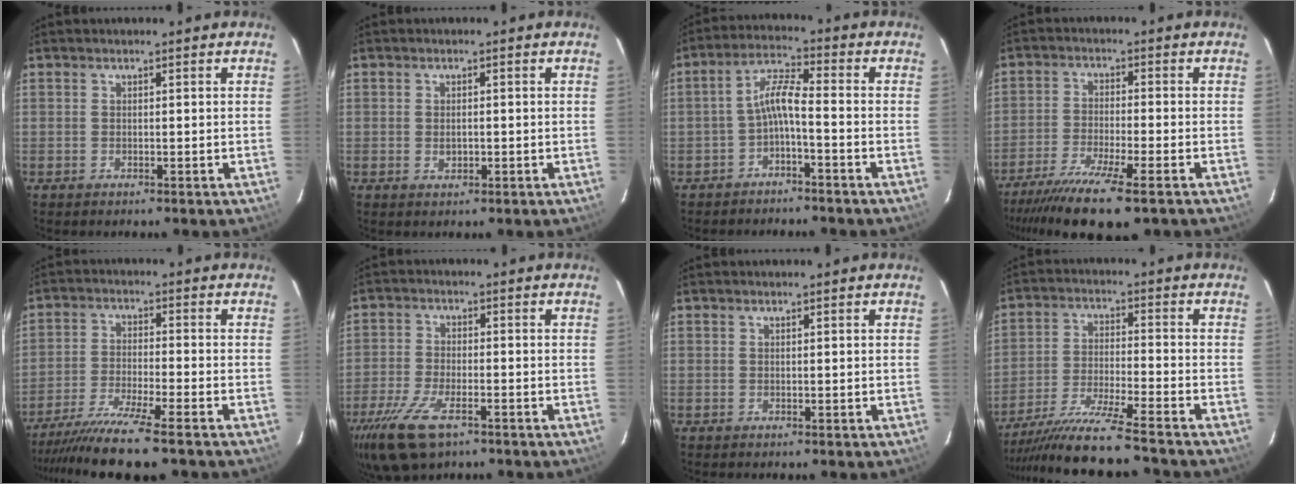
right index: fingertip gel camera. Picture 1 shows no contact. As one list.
[{"total": 1.7, "force": [-0.3, 1.3, 1.1], "torque": [-0.017, 0.000, -0.003]}, {"total": 5.1, "force": [-2.5, 0.7, 4.4], "torque": [-0.106, 0.017, -0.047]}, {"total": 12.5, "force": [-9.2, 1.4, 8.3], "torque": [-0.181, -0.035, -0.162]}, {"total": 12.6, "force": [-10.6, -0.1, 6.9], "torque": [-0.153, -0.023, -0.187]}, {"total": 11.5, "force": [-7.1, 4.7, 7.6], "torque": [-0.187, -0.029, -0.138]}, {"total": 0.0}, {"total": 14.3, "force": [-12.9, -1.5, 6.1], "torque": [-0.128, -0.023, -0.227]}]